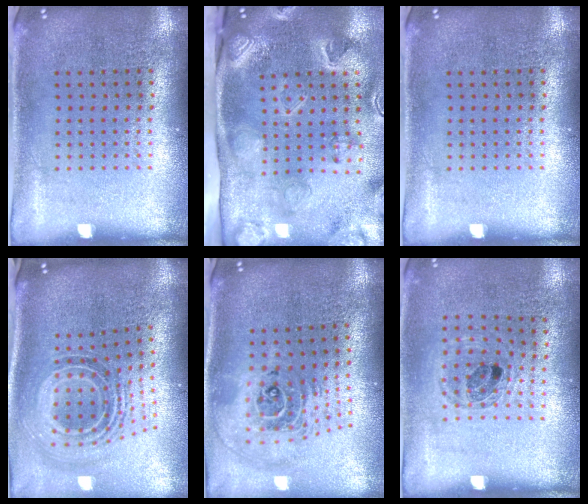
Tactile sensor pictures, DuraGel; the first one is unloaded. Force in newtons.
{"total": 3.3, "press": 3.2, "slide": 1.0}
{"total": 0.0}
{"total": 1.8, "press": 1.3, "slide": 1.2}
{"total": 2.4, "press": 1.8, "slide": 1.6}
{"total": 0.9, "press": 0.9, "slide": 0.1}